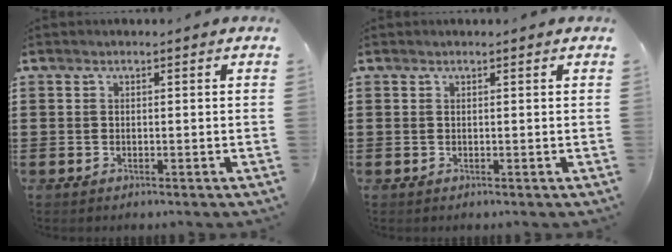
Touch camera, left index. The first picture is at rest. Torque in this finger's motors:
{"motor_torque": [2.14, 0.00, 0.00, 0.00]}